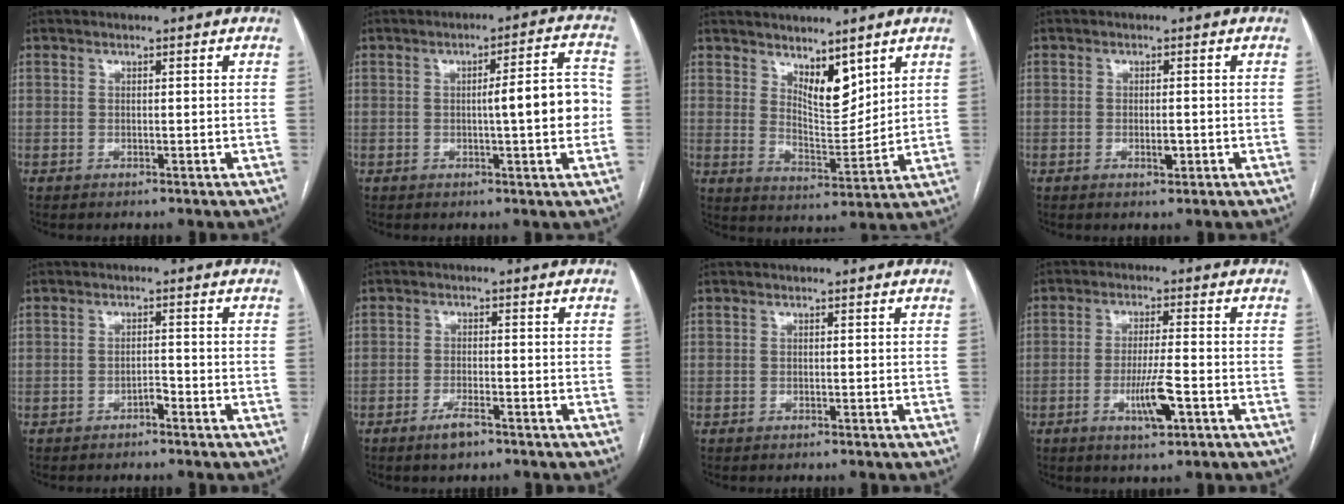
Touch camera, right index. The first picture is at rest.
{"total": 8.0, "force": [-0.6, 1.0, 8.0], "torque": [-0.102, 0.020, -0.009]}
{"total": 6.9, "force": [4.6, 2.6, 4.4], "torque": [-0.078, -0.014, 0.089]}
{"total": 1.9, "force": [-0.6, 0.6, 1.7], "torque": [-0.029, -0.001, -0.007]}
{"total": 1.5, "force": [-1.1, 0.4, 0.9], "torque": [-0.011, 0.003, -0.018]}
{"total": 3.1, "force": [-2.2, 0.7, 2.1], "torque": [-0.042, -0.001, -0.040]}
{"total": 0.0}
{"total": 6.4, "force": [-2.5, 0.5, 5.8], "torque": [-0.108, -0.008, -0.043]}